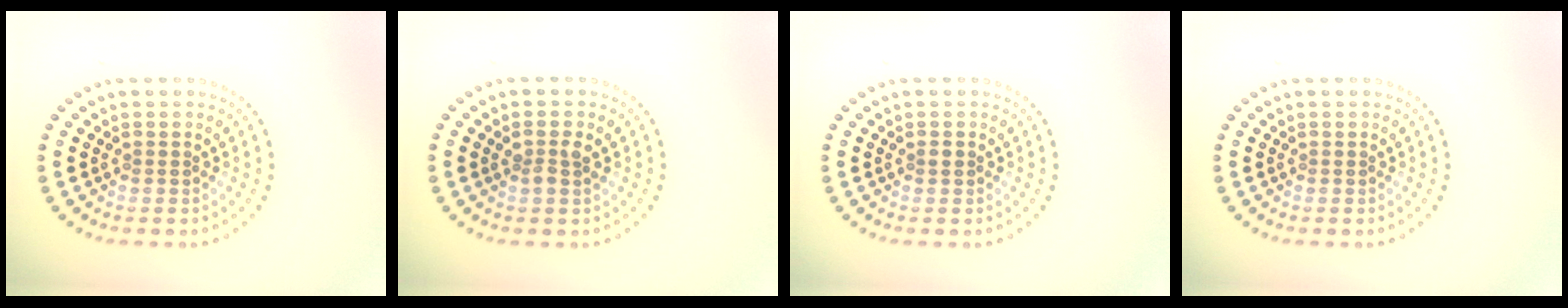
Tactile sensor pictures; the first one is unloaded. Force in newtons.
{"total": 1.3, "press": 1.2, "slide": 0.4}
{"total": 0.6, "press": 0.6, "slide": 0.1}
{"total": 0.0}